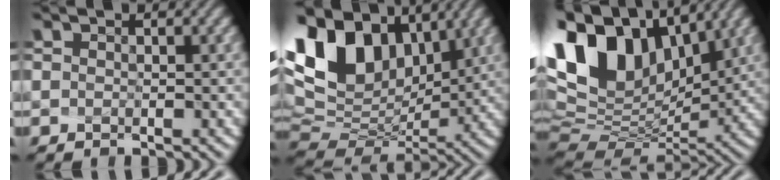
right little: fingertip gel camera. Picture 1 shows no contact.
{"total": 13.3, "force": [5.5, 8.4, 8.7], "torque": [-0.187, 0.012, 0.118]}
{"total": 13.9, "force": [5.6, 8.9, 9.2], "torque": [-0.197, 0.019, 0.114]}